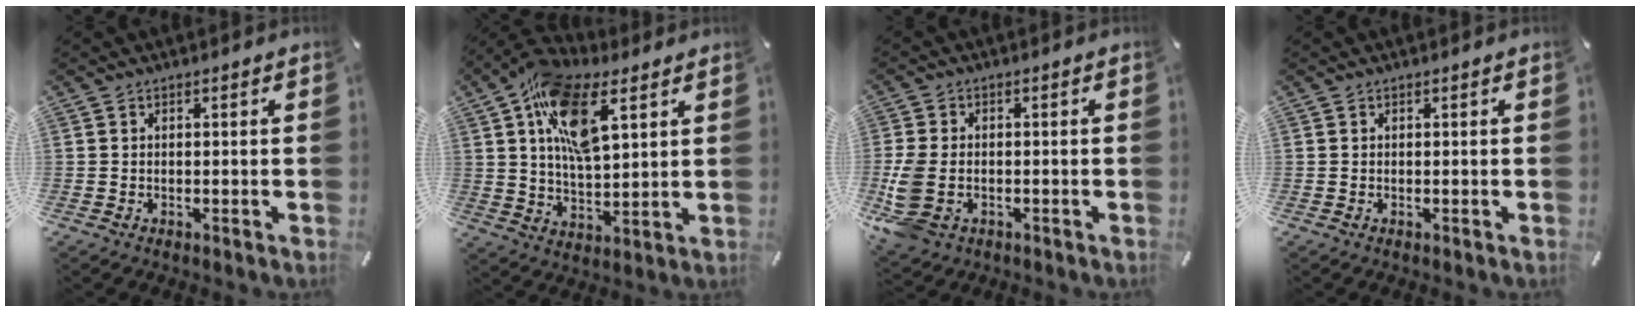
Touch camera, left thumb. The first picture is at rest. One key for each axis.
{"total": 15.5, "fx": 7.2, "fy": 7.7, "fz": 11.4, "tx": -0.203, "ty": -0.010, "tz": 0.128}
{"total": 8.0, "fx": -1.6, "fy": 5.6, "fz": 5.4, "tx": -0.128, "ty": 0.003, "tz": -0.025}
{"total": 0.0}